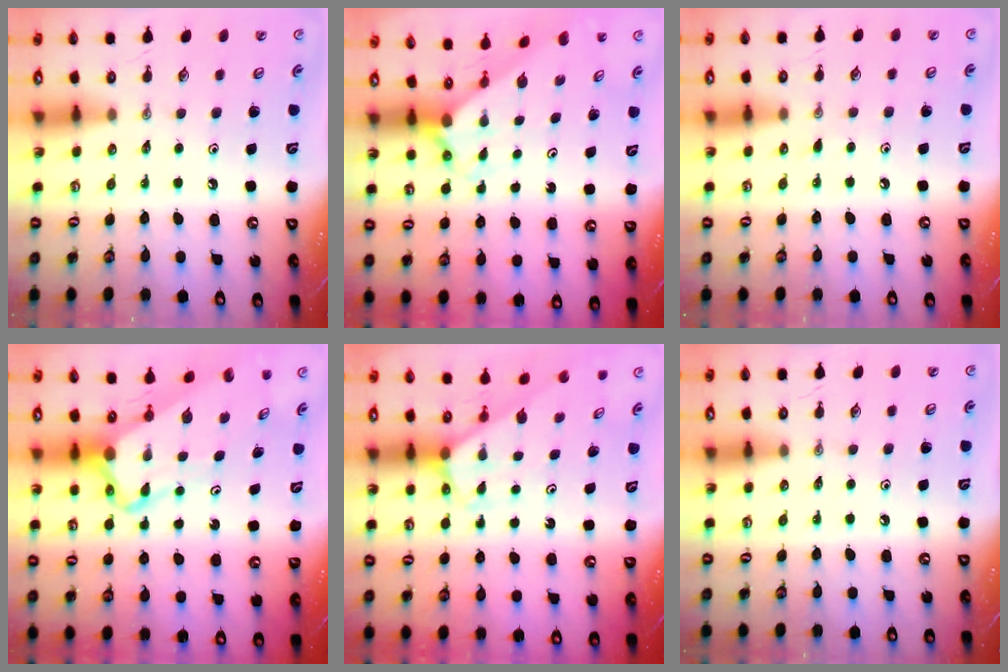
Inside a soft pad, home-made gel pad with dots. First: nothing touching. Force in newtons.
{"total": 1.7, "press": 1.7, "slide": 0.1}
{"total": 2.7, "press": 2.7, "slide": 0.4}
{"total": 7.5, "press": 7.4, "slide": 0.6}
{"total": 2.3, "press": 2.3, "slide": 0.2}
{"total": 0.0}